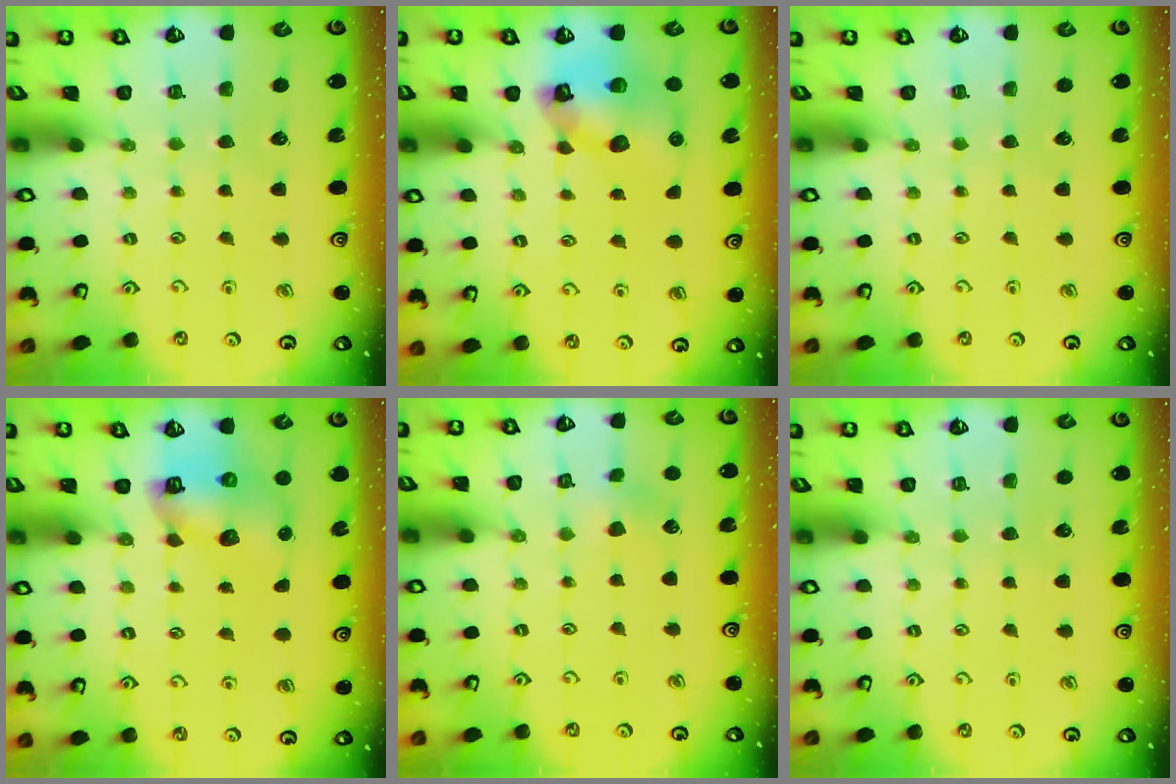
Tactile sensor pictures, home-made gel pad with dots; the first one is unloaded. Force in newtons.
{"total": 11.2, "press": 11.1, "slide": 1.7}
{"total": 0.0}
{"total": 8.8, "press": 8.7, "slide": 1.1}
{"total": 2.9, "press": 2.8, "slide": 0.2}
{"total": 0.0}